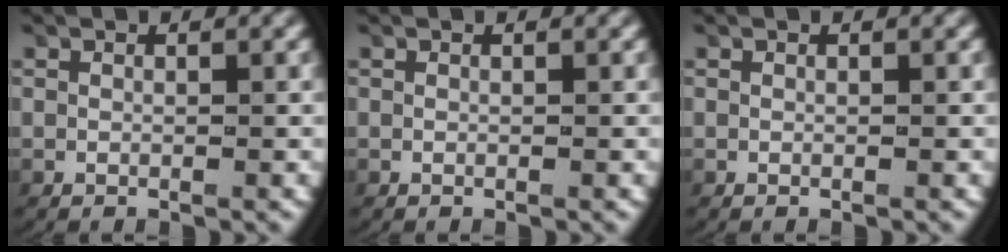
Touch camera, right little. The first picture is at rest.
{"total": 0.0}
{"total": 0.0}